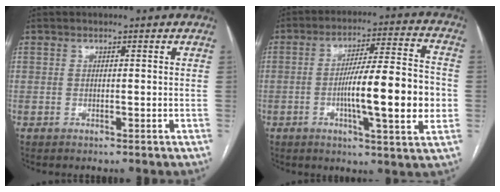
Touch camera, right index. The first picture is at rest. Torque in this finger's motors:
{"motor_torque": [2.14, 0.00, 1.05, 0.21]}